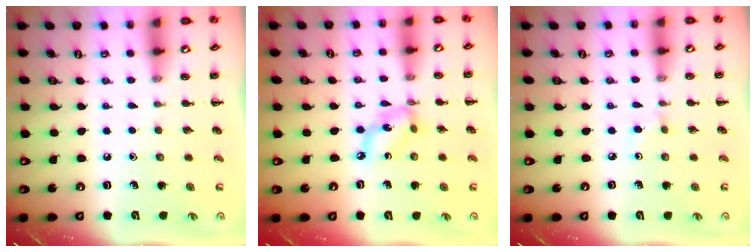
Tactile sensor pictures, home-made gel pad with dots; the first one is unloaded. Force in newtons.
{"total": 7.1, "press": 6.9, "slide": 1.8}
{"total": 2.0, "press": 1.8, "slide": 0.8}